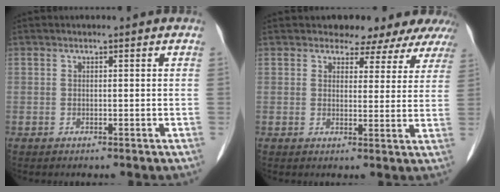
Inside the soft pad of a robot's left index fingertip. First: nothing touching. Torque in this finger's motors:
{"motor_torque": [1.12, -1.01, 0.19, 0.01]}